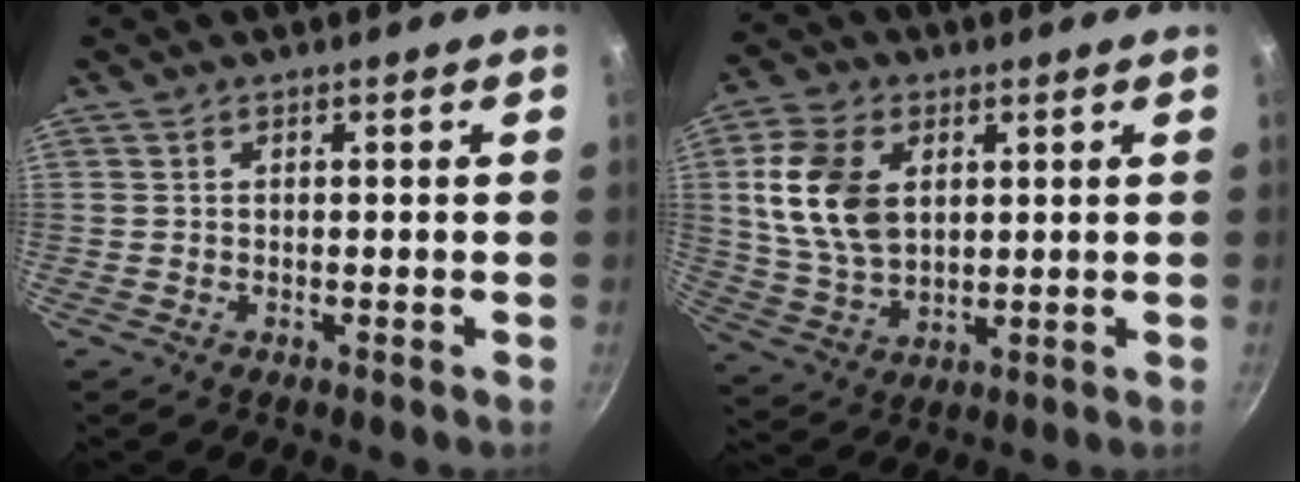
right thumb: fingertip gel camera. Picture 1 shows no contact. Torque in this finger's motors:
{"motor_torque": [1.71, 1.85, 1.60, 0.00, 0.45]}